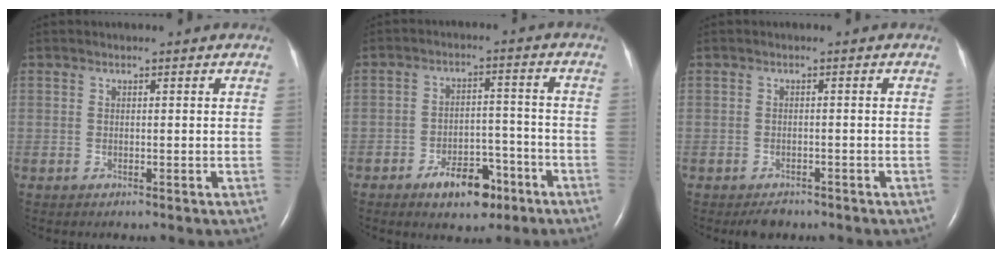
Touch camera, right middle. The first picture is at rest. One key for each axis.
{"total": 7.8, "fx": -4.9, "fy": 3.7, "fz": 4.8, "tx": -0.074, "ty": 0.011, "tz": -0.073}
{"total": 2.2, "fx": -1.7, "fy": 1.1, "fz": 0.7, "tx": -0.016, "ty": -0.001, "tz": -0.020}